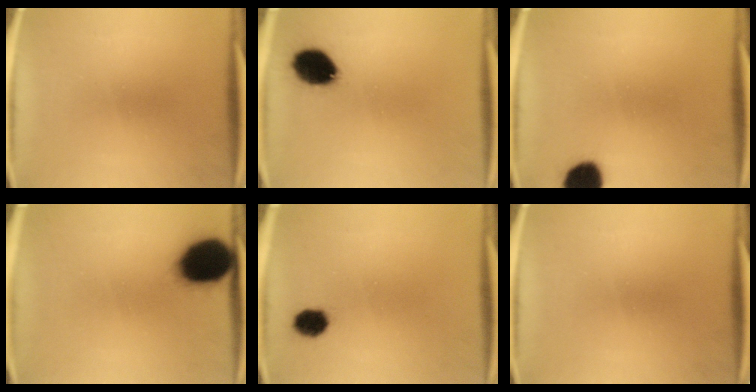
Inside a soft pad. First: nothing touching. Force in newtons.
{"total": 10.9}
{"total": 8.6}
{"total": 17.2}
{"total": 5.0}
{"total": 0.0}